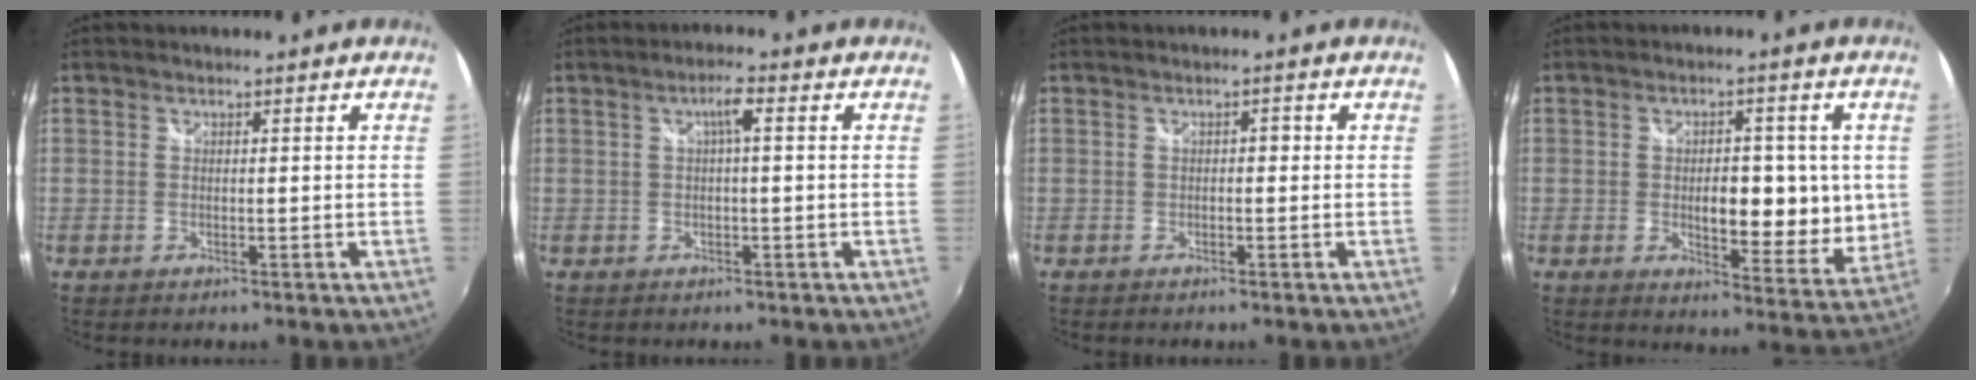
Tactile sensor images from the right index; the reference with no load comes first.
{"total": 2.7, "force": [0.4, 0.2, 2.7], "torque": [-0.049, 0.009, 0.007]}
{"total": 1.1, "force": [-0.2, 0.8, 0.7], "torque": [-0.009, 0.003, -0.006]}
{"total": 12.0, "force": [0.4, 5.9, 10.5], "torque": [-0.151, -0.013, 0.006]}